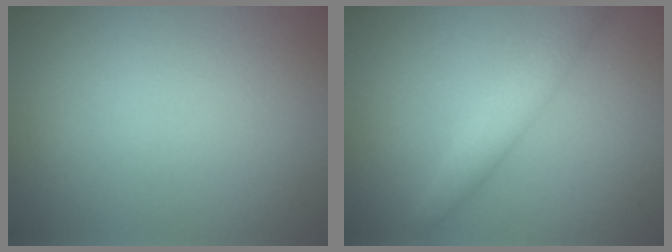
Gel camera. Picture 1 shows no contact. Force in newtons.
{"total": 2.9, "press": 2.9, "slide": 0.1}